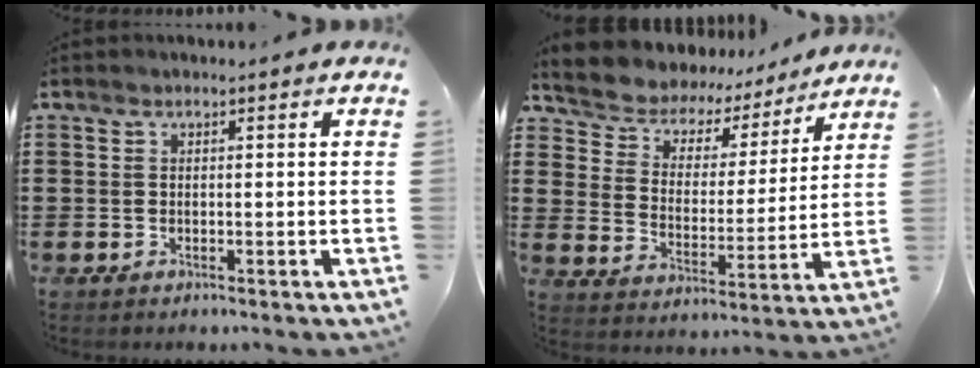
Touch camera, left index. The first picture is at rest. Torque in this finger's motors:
{"motor_torque": [2.14, 0.00, 0.68, 0.07]}